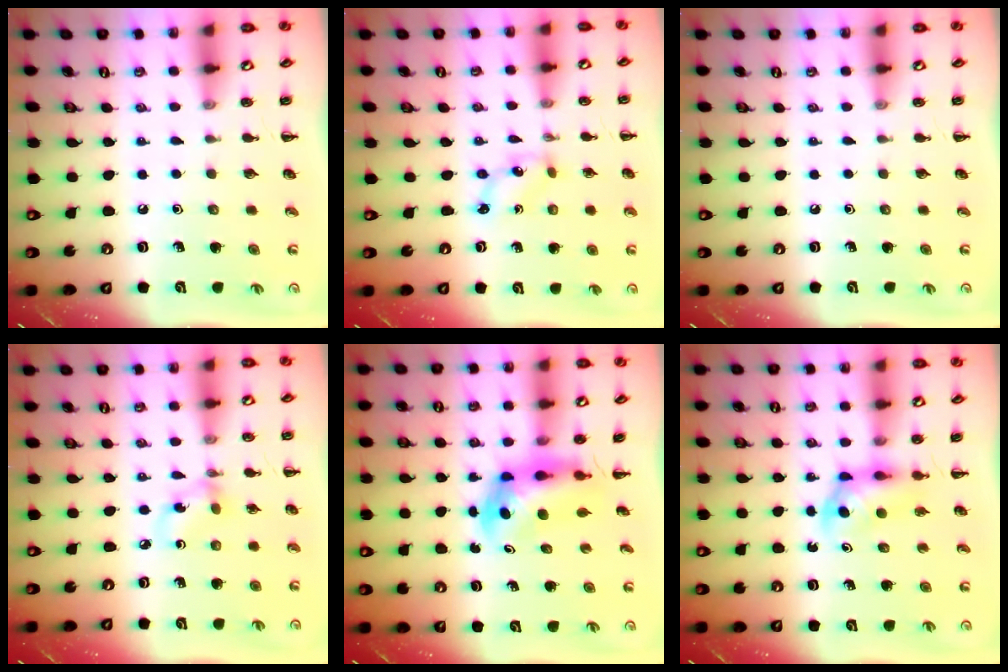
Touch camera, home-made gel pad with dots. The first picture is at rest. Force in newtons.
{"total": 1.6, "press": 1.5, "slide": 0.3}
{"total": 0.0}
{"total": 3.7, "press": 3.7, "slide": 0.7}
{"total": 4.8, "press": 4.5, "slide": 1.4}
{"total": 3.8, "press": 3.7, "slide": 0.7}